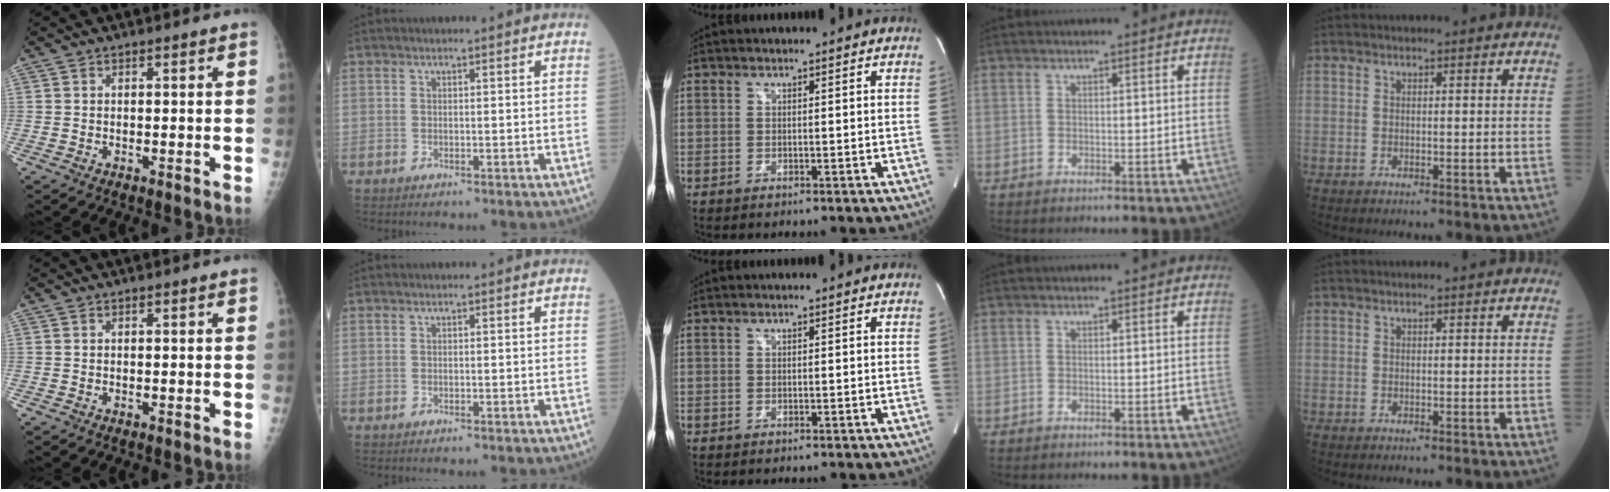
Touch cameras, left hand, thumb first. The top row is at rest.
{}